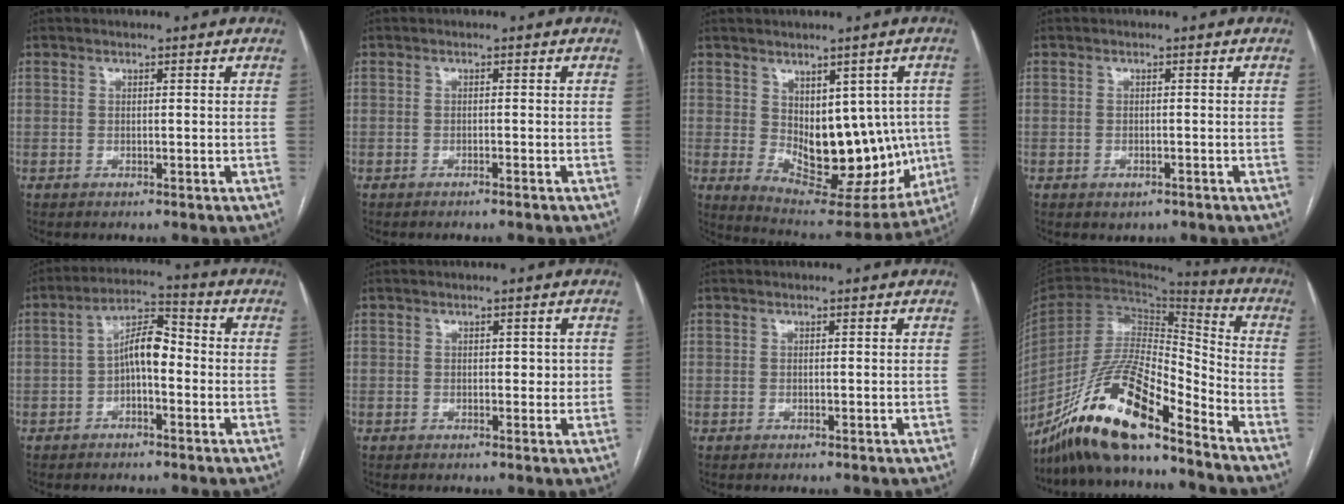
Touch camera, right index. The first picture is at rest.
{"total": 1.1, "force": [-0.9, -0.2, 0.5], "torque": [-0.012, 0.001, -0.013]}
{"total": 15.9, "force": [-0.5, 8.4, 13.5], "torque": [-0.175, -0.004, 0.023]}
{"total": 1.4, "force": [-0.8, 1.0, 0.7], "torque": [-0.011, 0.001, -0.003]}
{"total": 6.8, "force": [-1.0, 2.6, 6.2], "torque": [-0.111, 0.031, -0.020]}
{"total": 2.0, "force": [0.2, 1.3, 1.5], "torque": [-0.016, 0.007, 0.003]}
{"total": 0.0}
{"total": 19.4, "force": [-14.9, 2.7, 12.2], "torque": [-0.245, -0.014, -0.277]}